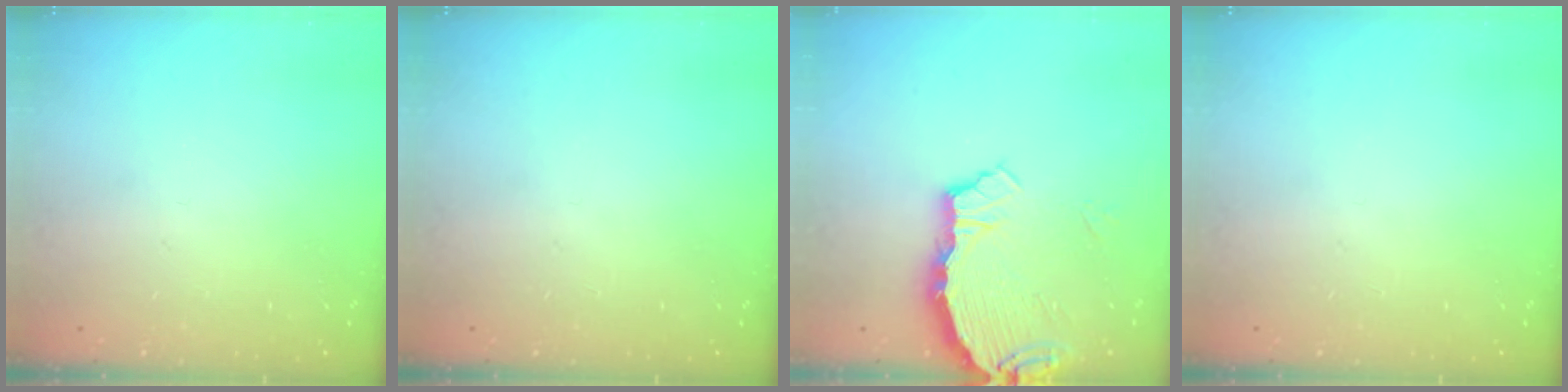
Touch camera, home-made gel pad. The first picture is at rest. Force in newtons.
{"total": 0.0}
{"total": 3.7, "press": 3.7, "slide": 0.2}
{"total": 0.0}